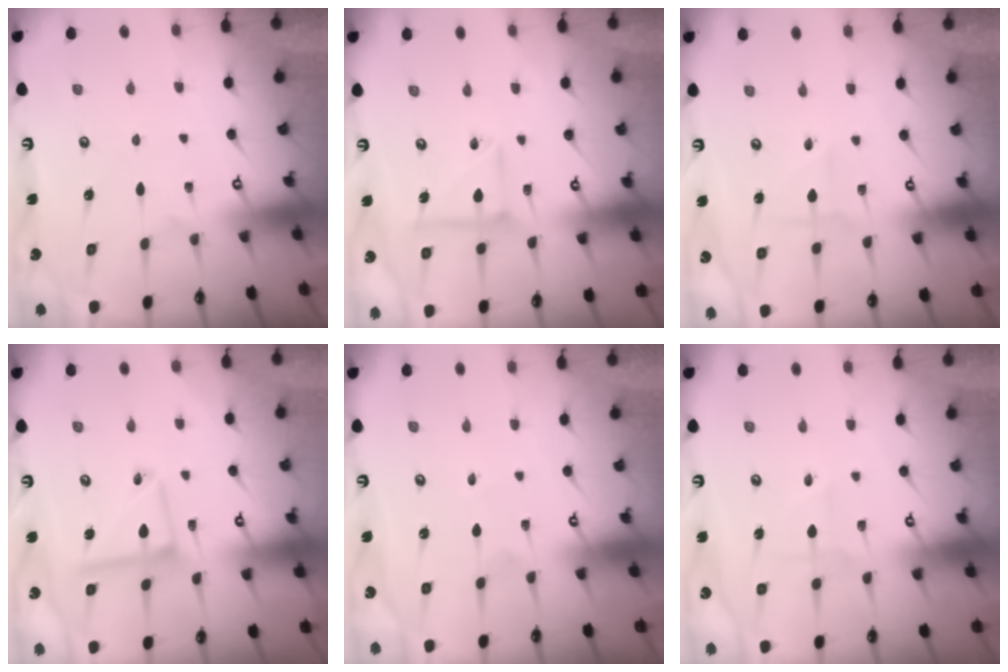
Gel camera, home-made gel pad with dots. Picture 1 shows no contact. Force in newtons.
{"total": 10.9, "press": 10.8, "slide": 1.0}
{"total": 1.9, "press": 1.9, "slide": 0.3}
{"total": 10.5, "press": 10.5, "slide": 0.9}
{"total": 0.0}
{"total": 2.4, "press": 2.2, "slide": 0.9}